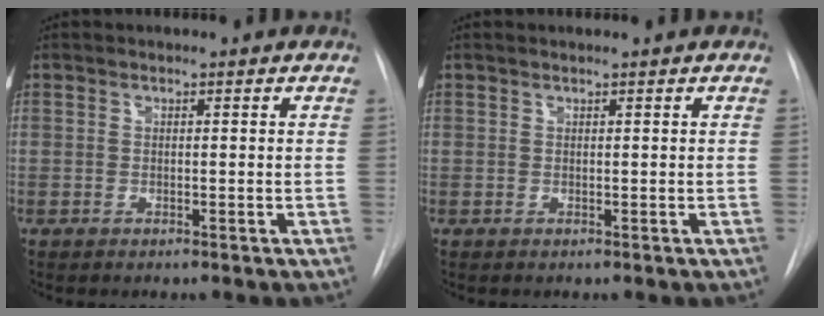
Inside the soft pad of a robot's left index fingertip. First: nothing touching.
{"total": 0.0}